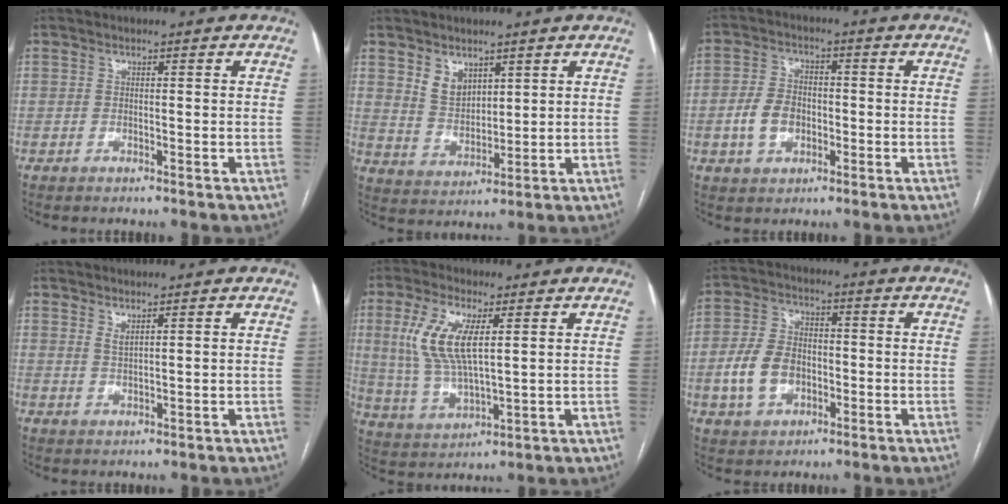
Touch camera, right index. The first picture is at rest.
{"total": 5.1, "force": [3.2, 3.2, 2.4], "torque": [-0.050, 0.000, 0.073]}
{"total": 6.1, "force": [-1.5, 4.3, 4.1], "torque": [-0.089, 0.014, -0.025]}
{"total": 1.5, "force": [1.1, 0.2, 0.9], "torque": [-0.020, -0.007, 0.026]}
{"total": 10.5, "force": [3.0, 3.3, 9.5], "torque": [-0.220, 0.002, 0.065]}
{"total": 8.2, "force": [-1.9, 5.7, 5.6], "torque": [-0.128, 0.016, -0.032]}